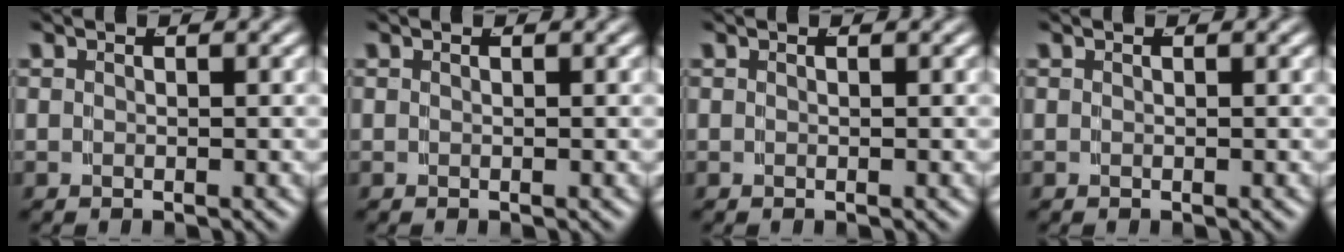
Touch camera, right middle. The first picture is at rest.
{"total": 0.0}
{"total": 0.0}
{"total": 0.0}